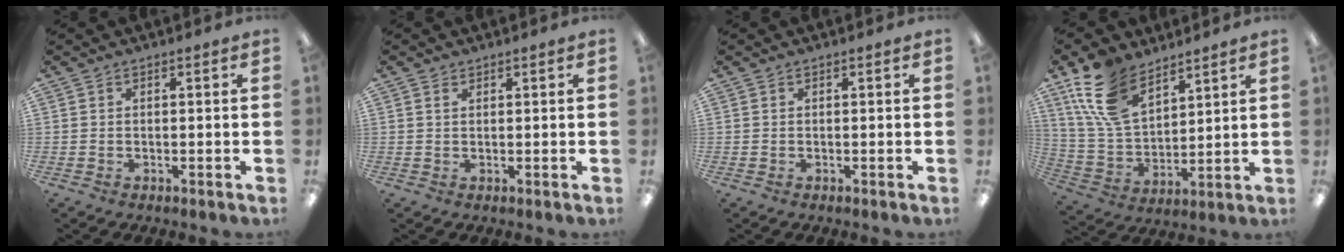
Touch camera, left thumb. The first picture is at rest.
{"total": 0.9, "force": [0.6, 0.5, 0.5], "torque": [-0.012, 0.000, 0.012]}
{"total": 0.0}
{"total": 15.6, "force": [10.0, 8.3, 8.6], "torque": [-0.208, -0.028, 0.193]}